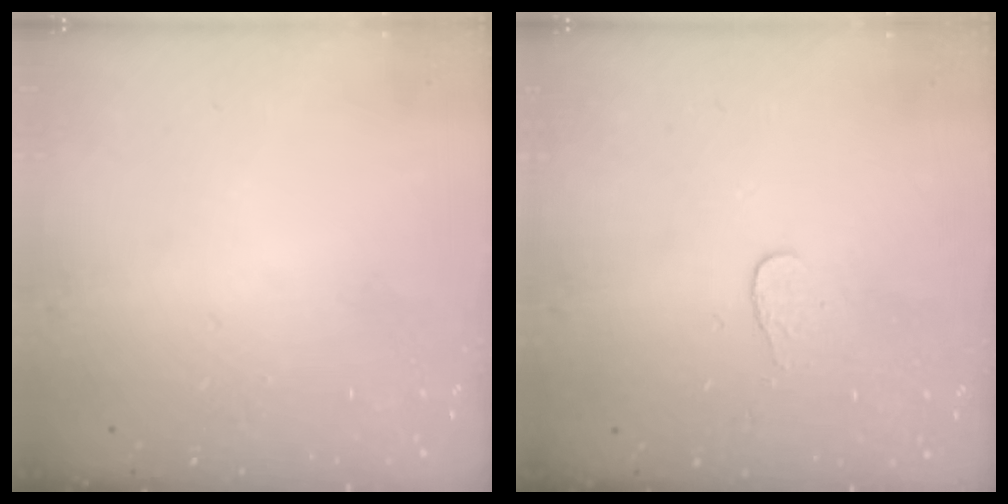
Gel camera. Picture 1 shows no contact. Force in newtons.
{"total": 3.2, "press": 3.2, "slide": 0.3}